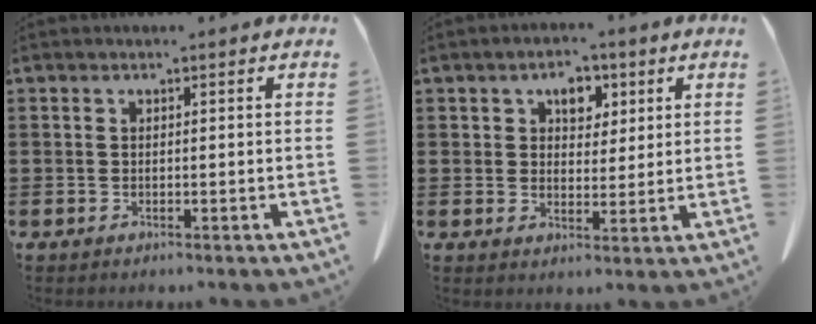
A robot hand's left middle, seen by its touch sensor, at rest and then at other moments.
{"total": 4.5, "force": [2.4, 3.1, 2.1], "torque": [-0.032, 0.004, 0.036]}